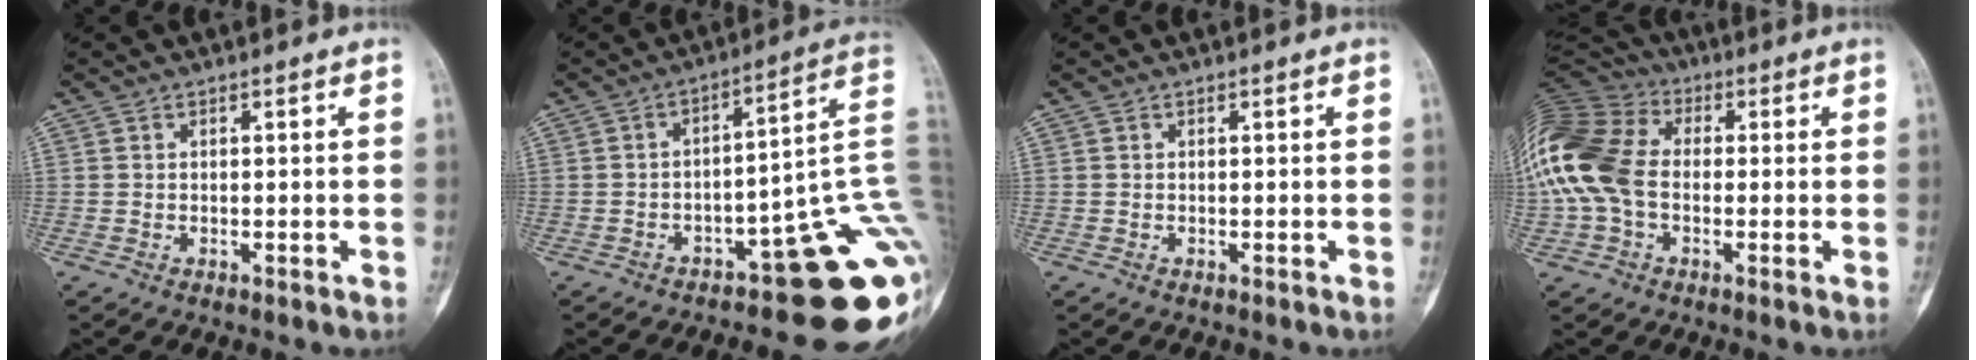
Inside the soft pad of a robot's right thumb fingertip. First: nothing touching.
{"total": 19.0, "force": [-8.1, 6.1, 16.0], "torque": [-0.108, 0.090, -0.099]}
{"total": 0.0}
{"total": 17.2, "force": [-0.8, 12.2, 12.1], "torque": [-0.274, 0.028, -0.024]}